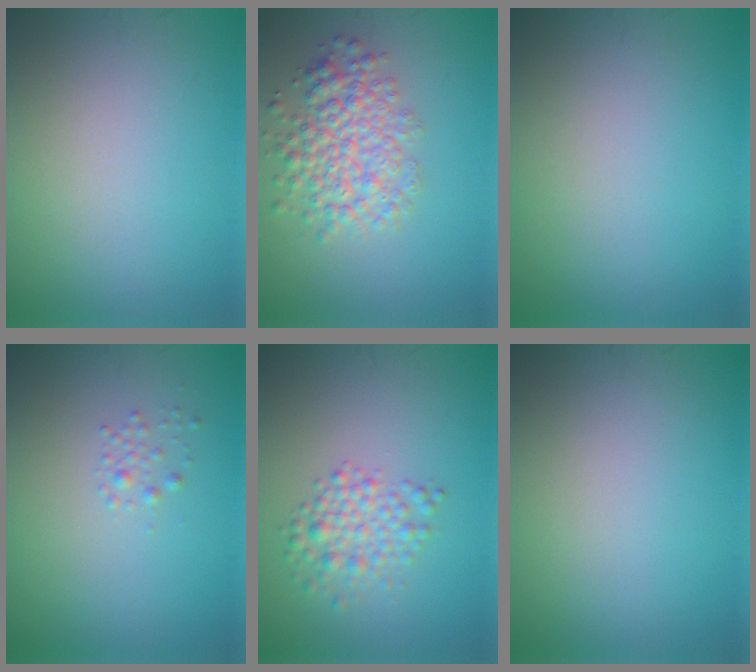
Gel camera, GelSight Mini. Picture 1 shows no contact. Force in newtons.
{"total": 5.1, "press": 5.1, "slide": 0.2}
{"total": 0.0}
{"total": 0.9, "press": 0.9, "slide": 0.1}
{"total": 2.9, "press": 2.9, "slide": 0.1}
{"total": 0.0}